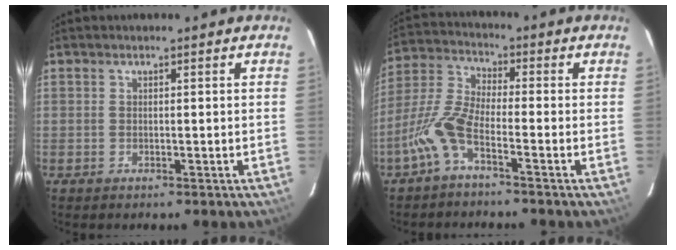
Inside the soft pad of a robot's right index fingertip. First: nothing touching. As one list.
[{"total": 7.5, "force": [-4.1, 1.8, 6.0], "torque": [-0.142, 0.006, -0.089]}]